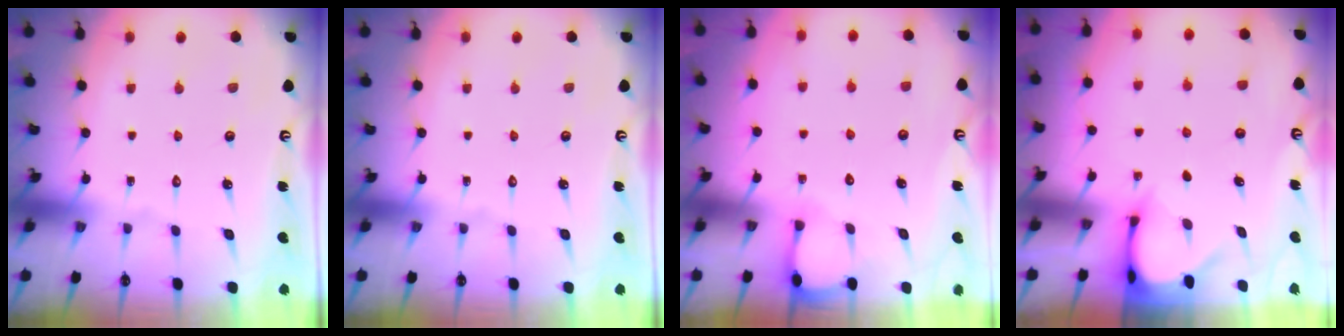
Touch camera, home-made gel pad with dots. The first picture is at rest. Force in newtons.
{"total": 0.0}
{"total": 2.0, "press": 2.0, "slide": 0.3}
{"total": 3.2, "press": 3.2, "slide": 0.3}